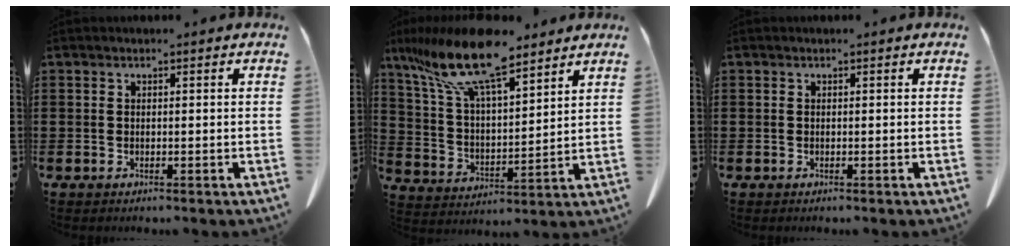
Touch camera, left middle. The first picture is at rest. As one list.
[{"total": 13.4, "force": [10.1, 2.7, 8.3], "torque": [-0.205, -0.042, 0.175]}, {"total": 0.0}]